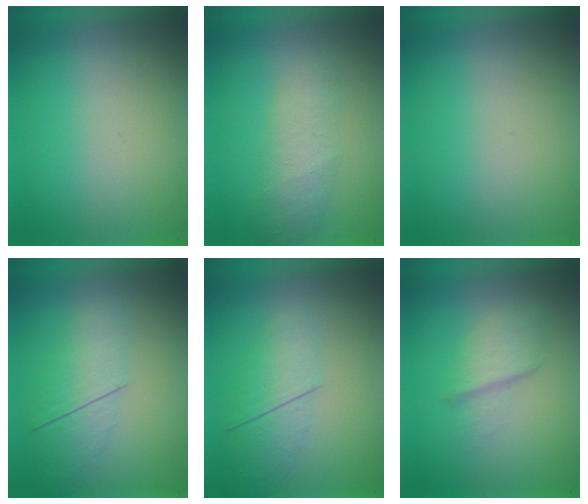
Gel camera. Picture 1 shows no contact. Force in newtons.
{"total": 2.3}
{"total": 0.0}
{"total": 2.3}
{"total": 2.2}
{"total": 2.2}